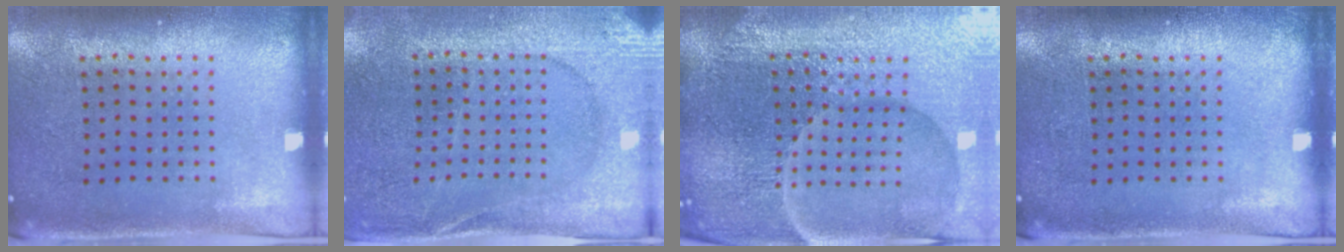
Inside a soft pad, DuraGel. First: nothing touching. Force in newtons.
{"total": 2.7, "press": 2.7, "slide": 0.2}
{"total": 7.3, "press": 6.4, "slide": 3.5}
{"total": 0.0}